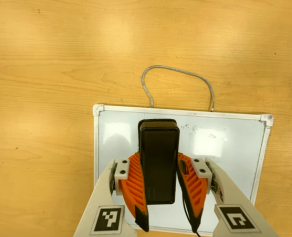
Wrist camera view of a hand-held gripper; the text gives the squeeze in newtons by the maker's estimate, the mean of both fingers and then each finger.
{"total": 5.7, "left": 5.0, "right": 6.5}